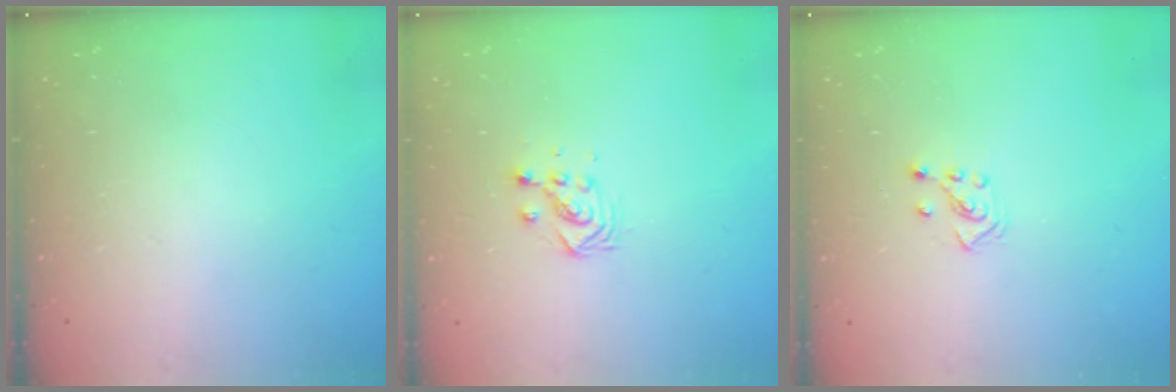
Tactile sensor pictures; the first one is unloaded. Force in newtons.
{"total": 3.5, "press": 3.5, "slide": 0.2}
{"total": 3.4, "press": 3.4, "slide": 0.6}